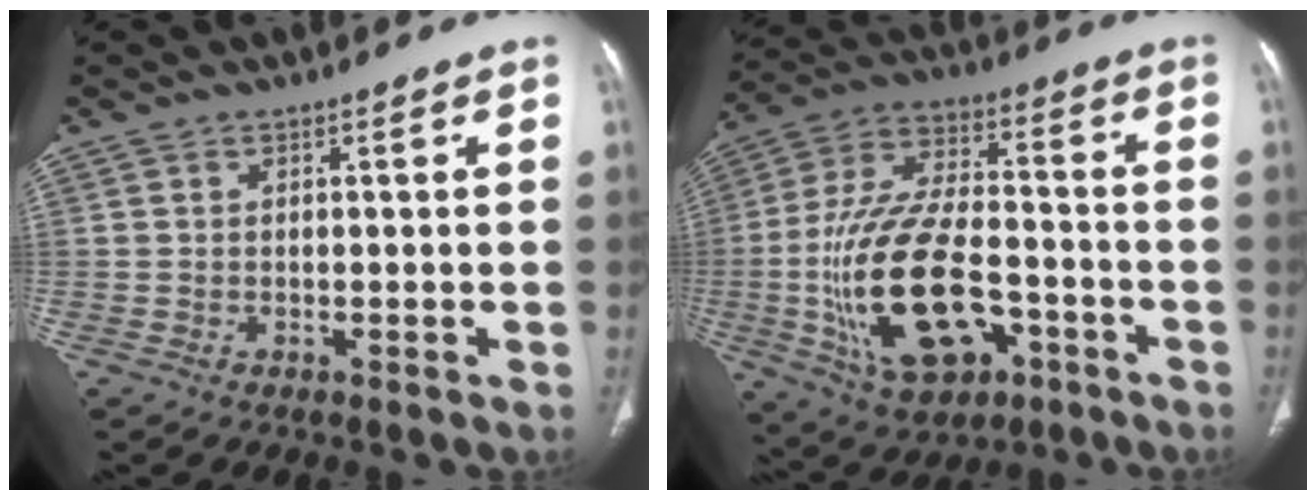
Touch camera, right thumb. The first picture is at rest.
{"total": 22.0, "force": [-6.6, 11.7, 17.4], "torque": [-0.327, 0.031, -0.101]}